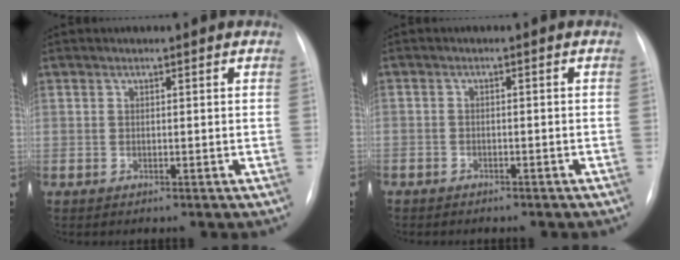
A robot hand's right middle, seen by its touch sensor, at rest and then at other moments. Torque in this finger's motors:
{"motor_torque": [1.03, -1.11, -0.09, -0.21]}